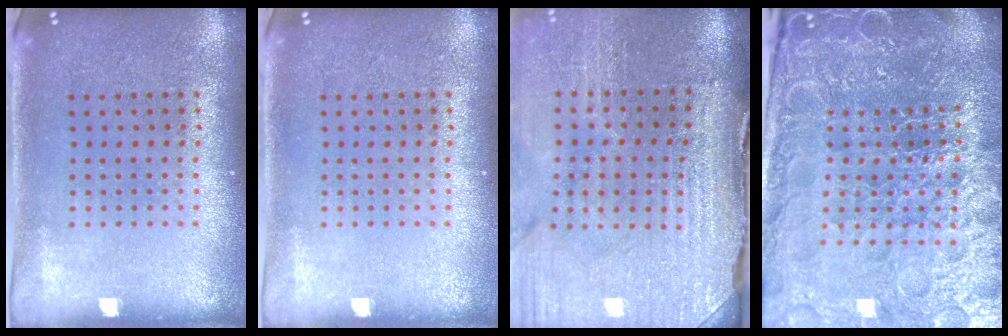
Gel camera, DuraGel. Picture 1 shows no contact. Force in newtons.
{"total": 0.0}
{"total": 4.4, "press": 3.9, "slide": 2.2}
{"total": 6.3, "press": 5.6, "slide": 3.0}